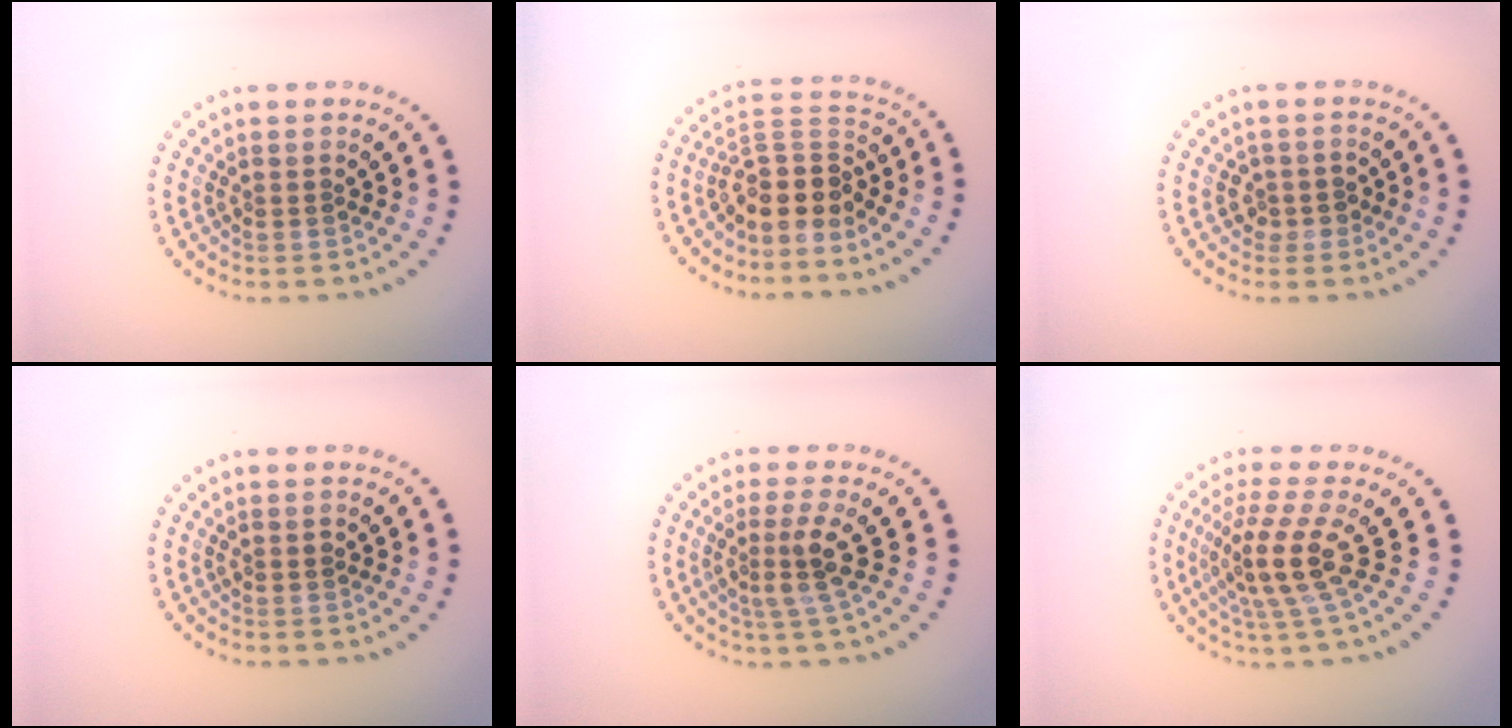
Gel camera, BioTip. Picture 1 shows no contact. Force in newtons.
{"total": 3.9, "press": 2.9, "slide": 2.6}
{"total": 1.4, "press": 1.3, "slide": 0.5}
{"total": 0.6, "press": 0.6, "slide": 0.2}
{"total": 2.9, "press": 2.2, "slide": 2.0}
{"total": 4.3, "press": 3.1, "slide": 3.0}